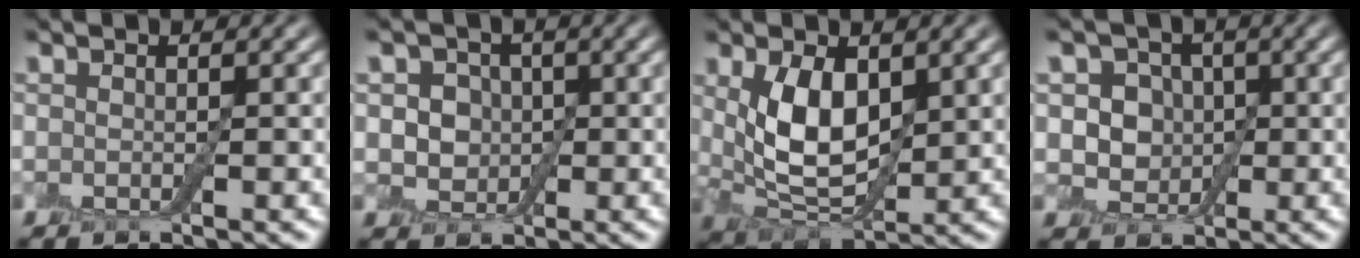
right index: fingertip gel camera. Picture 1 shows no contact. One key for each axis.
{"total": 3.0, "fx": 0.2, "fy": 2.6, "fz": 1.5, "tx": -0.013, "ty": 0.002, "tz": -0.012}
{"total": 6.4, "fx": 1.4, "fy": 3.5, "fz": 5.2, "tx": -0.109, "ty": -0.003, "tz": 0.037}
{"total": 4.3, "fx": 0.6, "fy": 3.7, "fz": 2.0, "tx": -0.019, "ty": 0.006, "tz": -0.013}